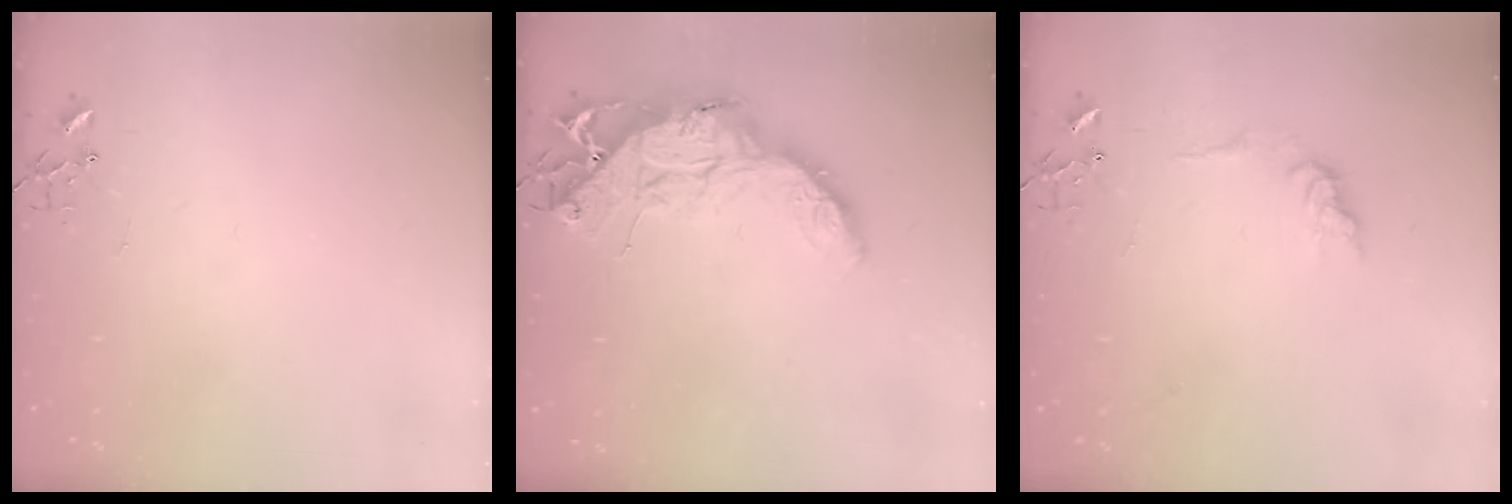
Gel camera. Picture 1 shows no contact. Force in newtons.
{"total": 18.5, "press": 18.5, "slide": 1.3}
{"total": 8.4, "press": 8.4, "slide": 0.4}